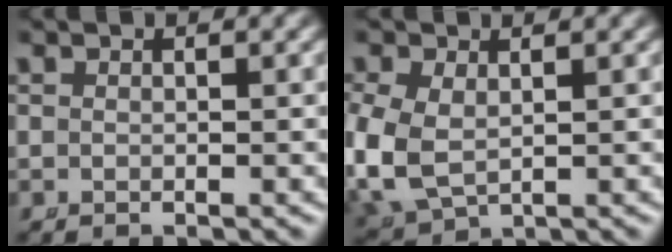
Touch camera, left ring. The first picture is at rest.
{"total": 5.6, "force": [-0.6, 4.6, 3.1], "torque": [-0.116, -0.037, 0.015]}